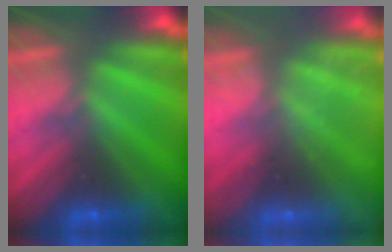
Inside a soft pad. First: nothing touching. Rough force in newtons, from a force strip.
{"total": 2.3}